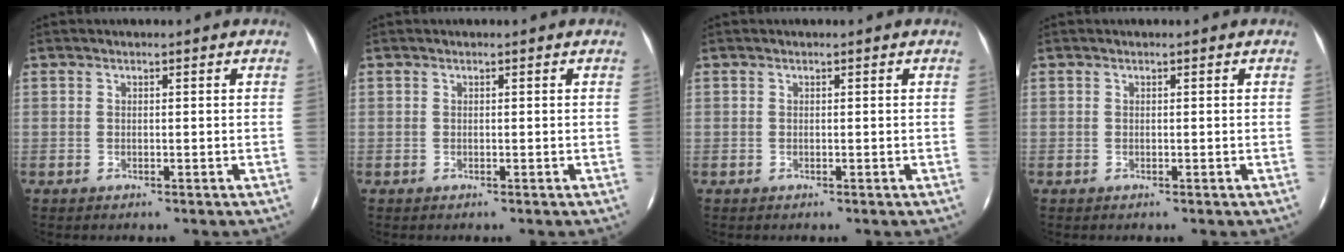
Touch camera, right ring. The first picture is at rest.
{"total": 0.0}
{"total": 0.0}
{"total": 0.0}